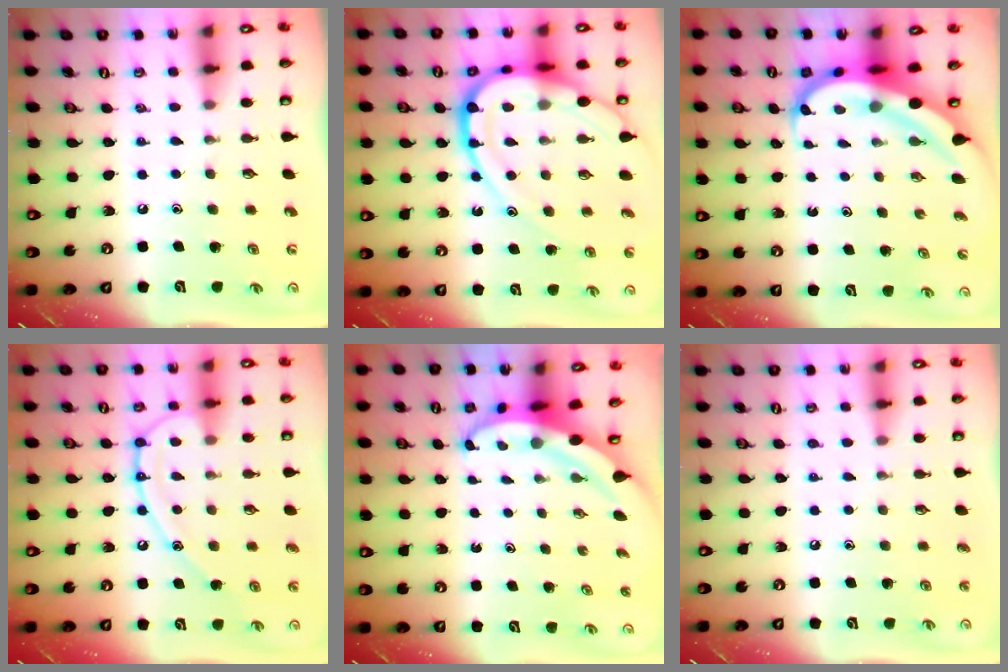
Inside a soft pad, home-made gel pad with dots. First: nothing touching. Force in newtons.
{"total": 20.5, "press": 20.4, "slide": 2.2}
{"total": 8.2, "press": 8.0, "slide": 1.7}
{"total": 13.3, "press": 13.2, "slide": 1.3}
{"total": 4.1, "press": 4.1, "slide": 0.6}
{"total": 3.2, "press": 3.2, "slide": 0.4}